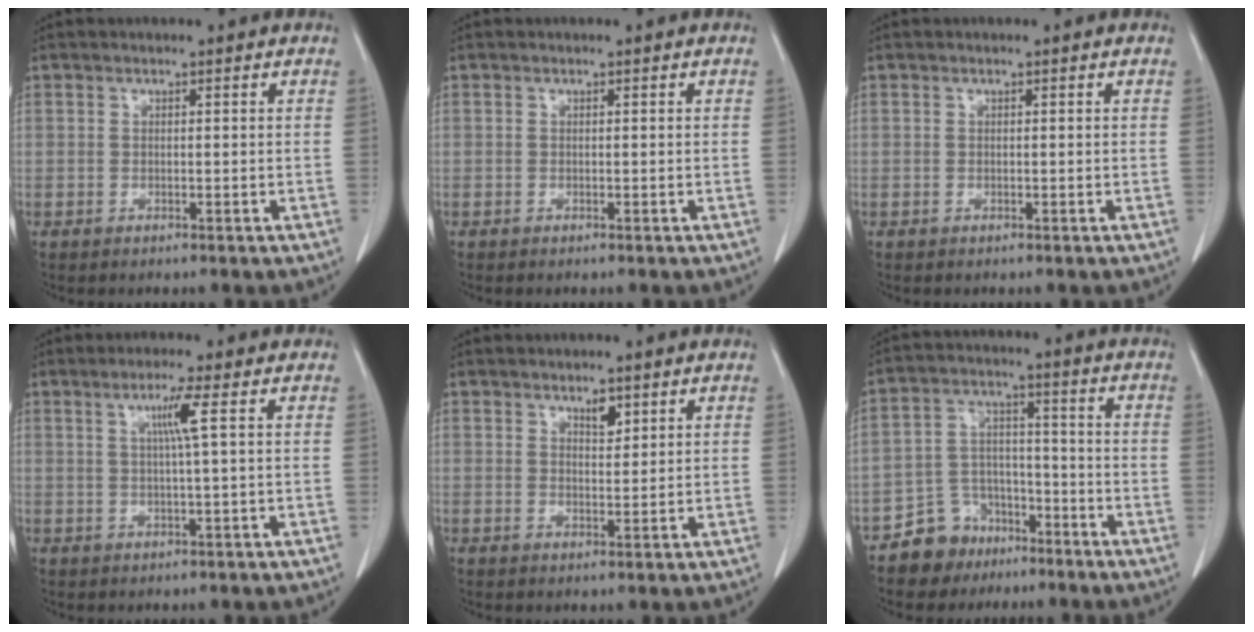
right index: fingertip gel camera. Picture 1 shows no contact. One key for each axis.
{"total": 0.0}
{"total": 0.0}
{"total": 3.7, "fx": 1.0, "fy": -0.9, "fz": 3.4, "tx": -0.068, "ty": -0.001, "tz": 0.020}
{"total": 2.2, "fx": 1.5, "fy": 0.8, "fz": 1.4, "tx": -0.024, "ty": -0.005, "tz": 0.027}
{"total": 8.0, "fx": -5.5, "fy": 5.6, "fz": 1.0, "tx": -0.013, "ty": 0.023, "tz": -0.092}